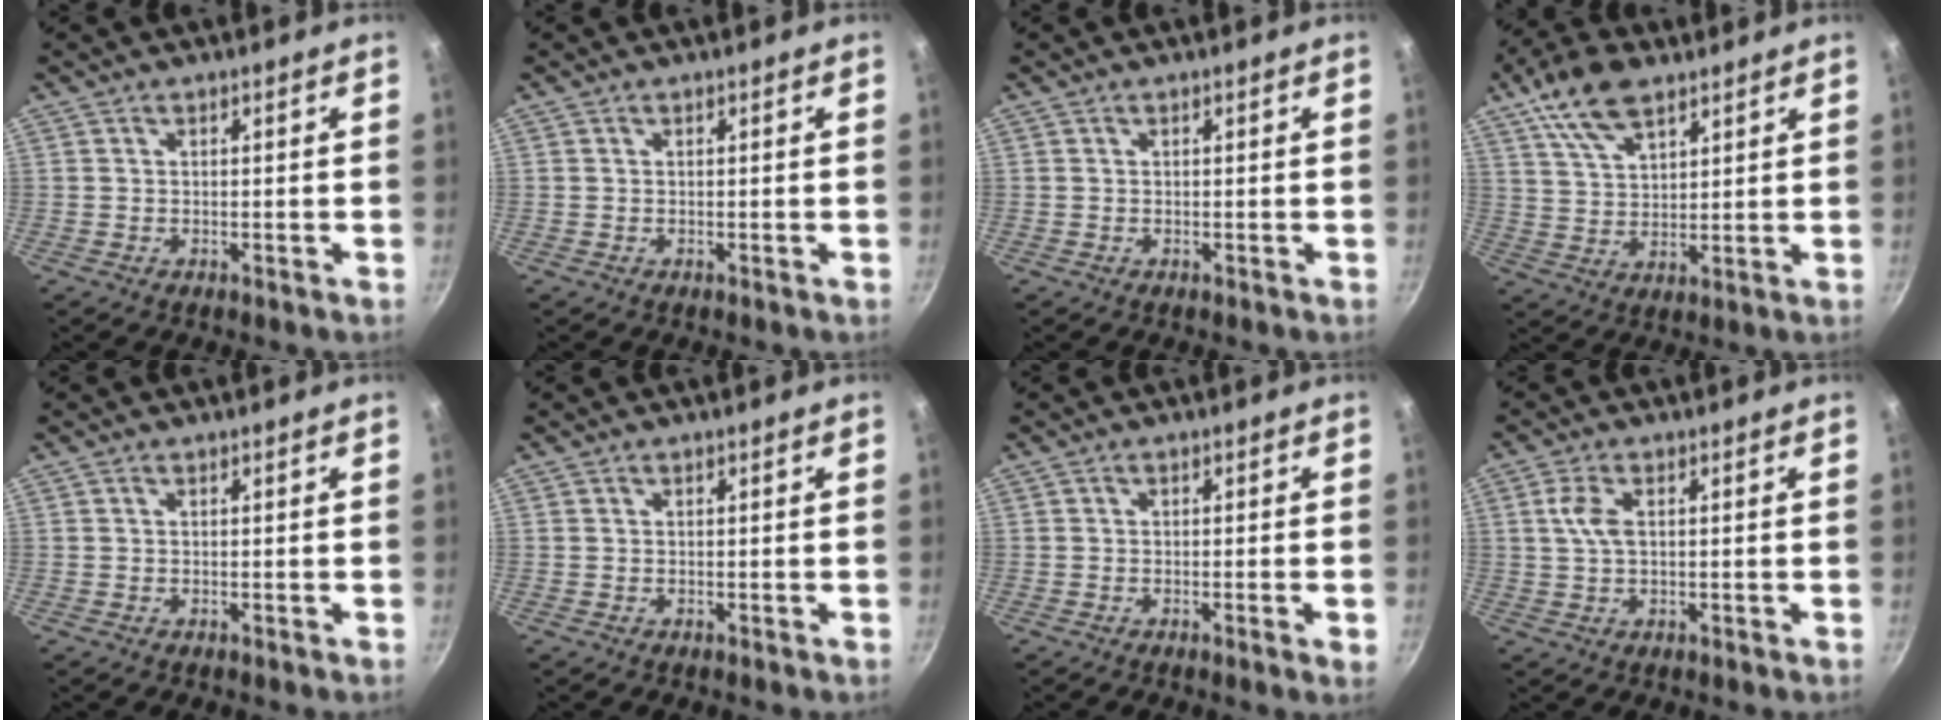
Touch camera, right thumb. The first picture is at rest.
{"total": 0.0}
{"total": 0.0}
{"total": 11.3, "force": [6.8, 5.5, 7.1], "torque": [-0.119, -0.012, 0.130]}
{"total": 0.0}
{"total": 0.0}
{"total": 2.0, "force": [-0.8, 0.0, 1.8], "torque": [-0.034, -0.003, -0.014]}
{"total": 4.3, "force": [0.9, 2.2, 3.6], "torque": [-0.075, 0.005, 0.017]}